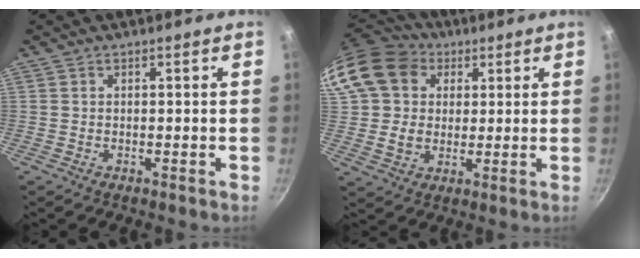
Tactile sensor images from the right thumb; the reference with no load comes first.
{"total": 17.3, "force": [6.1, 14.0, 8.3], "torque": [-0.150, 0.012, 0.105]}